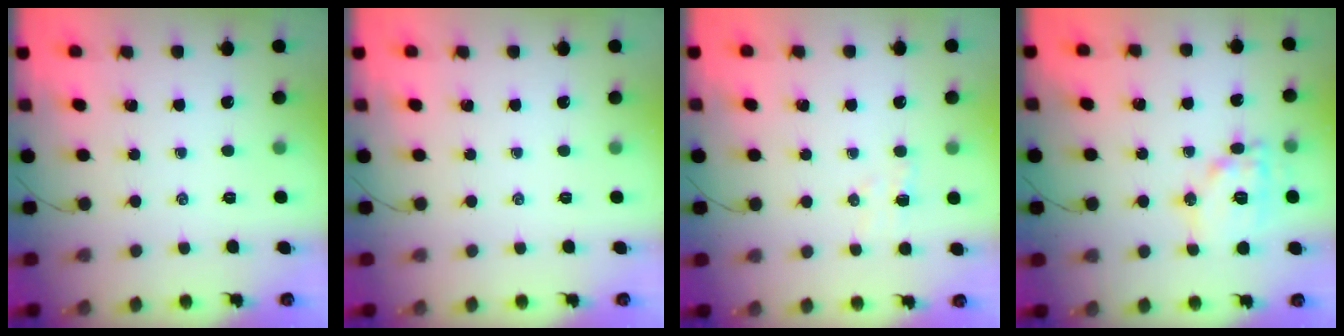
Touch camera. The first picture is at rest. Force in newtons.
{"total": 0.0}
{"total": 3.0, "press": 2.9, "slide": 0.7}
{"total": 12.5, "press": 12.5, "slide": 0.9}